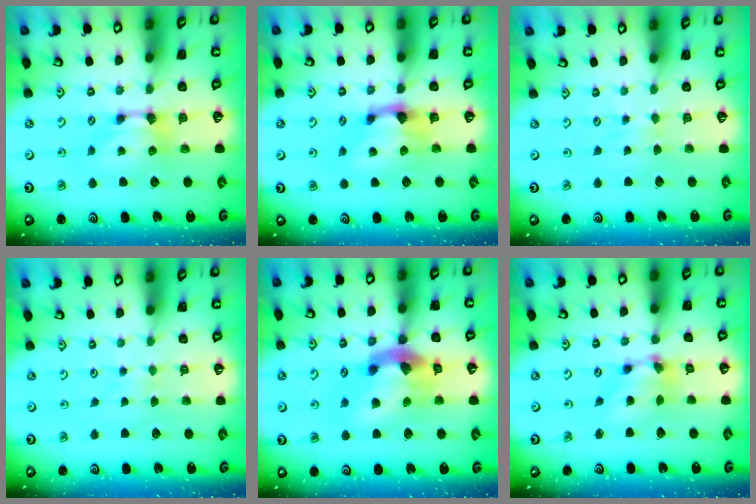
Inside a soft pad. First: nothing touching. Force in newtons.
{"total": 1.4, "press": 0.9, "slide": 1.1}
{"total": 2.6, "press": 2.6, "slide": 0.4}
{"total": 2.9, "press": 2.9, "slide": 0.4}
{"total": 8.2, "press": 7.7, "slide": 2.8}
{"total": 5.9, "press": 5.5, "slide": 1.9}